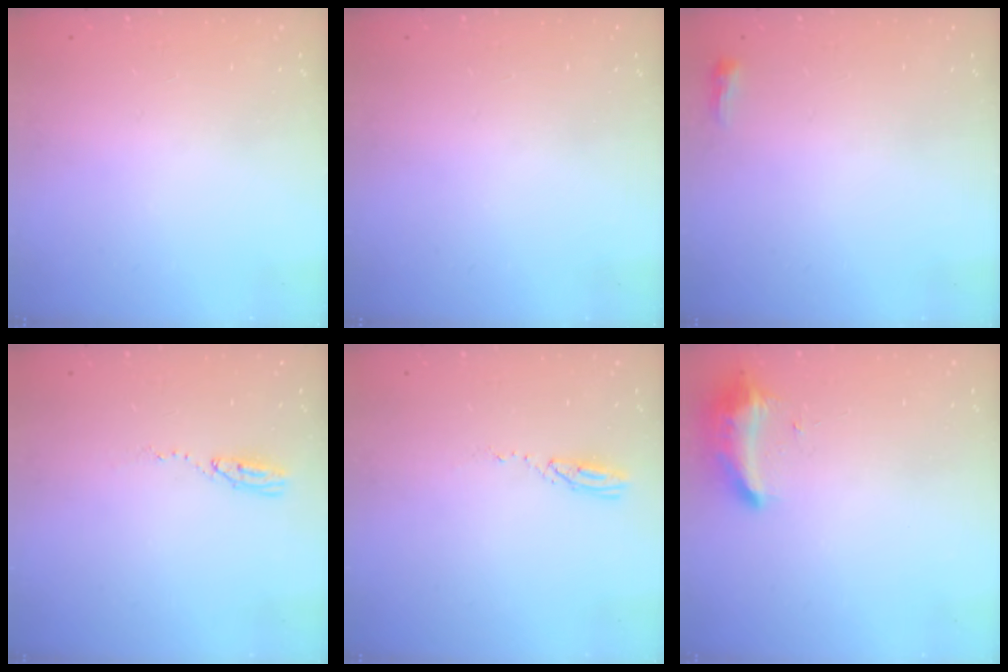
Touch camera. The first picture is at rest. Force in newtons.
{"total": 0.0}
{"total": 2.9, "press": 2.8, "slide": 0.8}
{"total": 4.3, "press": 4.3, "slide": 0.4}
{"total": 3.8, "press": 3.8, "slide": 0.2}
{"total": 9.3, "press": 9.3, "slide": 0.8}